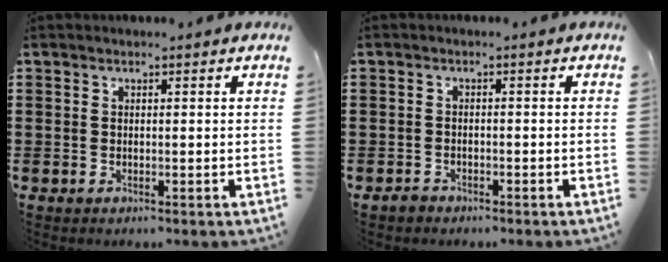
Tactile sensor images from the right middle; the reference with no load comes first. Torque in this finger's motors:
{"motor_torque": [2.14, 0.00, -0.06, 0.00]}